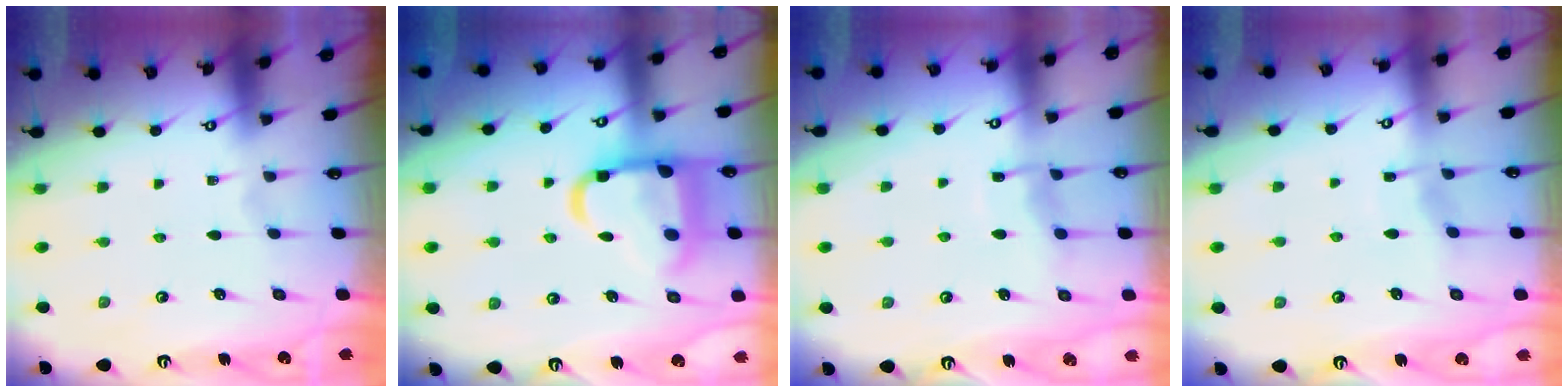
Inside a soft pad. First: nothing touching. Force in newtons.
{"total": 15.1, "press": 15.1, "slide": 1.3}
{"total": 7.0, "press": 7.0, "slide": 0.7}
{"total": 4.0, "press": 4.0, "slide": 0.6}